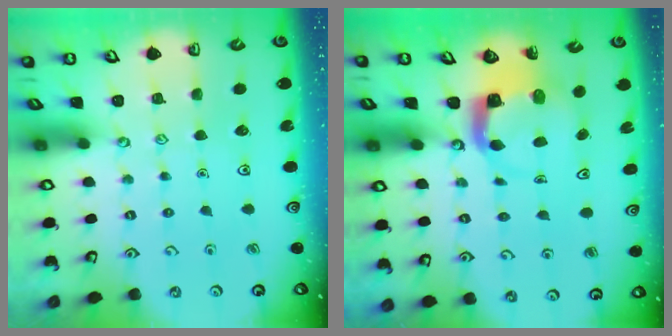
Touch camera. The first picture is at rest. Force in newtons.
{"total": 4.8, "press": 4.8, "slide": 0.4}